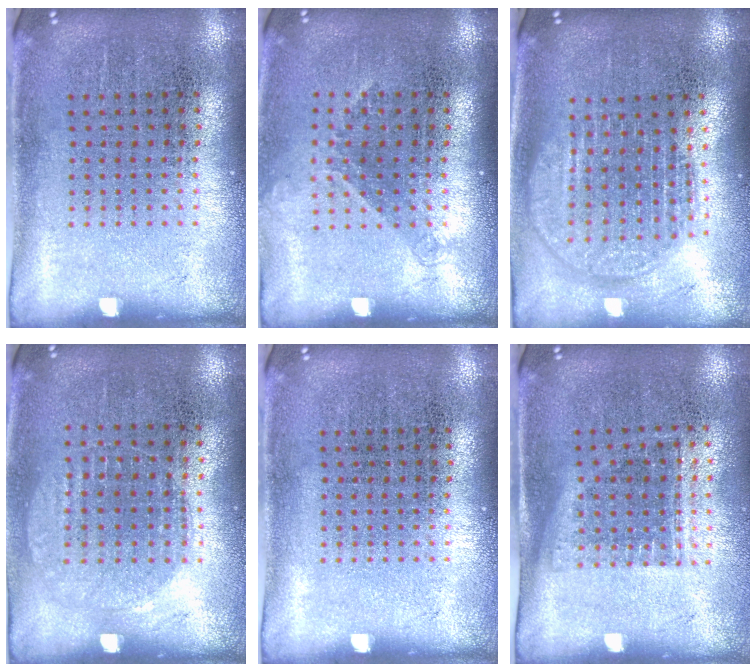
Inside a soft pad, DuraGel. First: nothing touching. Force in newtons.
{"total": 1.2, "press": 0.9, "slide": 0.8}
{"total": 1.8, "press": 1.5, "slide": 0.9}
{"total": 0.9, "press": 0.8, "slide": 0.3}
{"total": 0.0}
{"total": 1.2, "press": 0.9, "slide": 0.7}